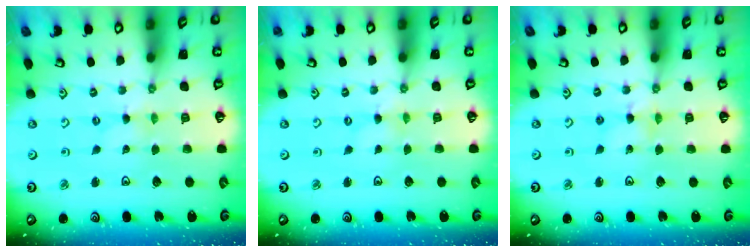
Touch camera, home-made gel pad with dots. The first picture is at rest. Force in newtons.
{"total": 0.0}
{"total": 2.6, "press": 2.6, "slide": 0.3}